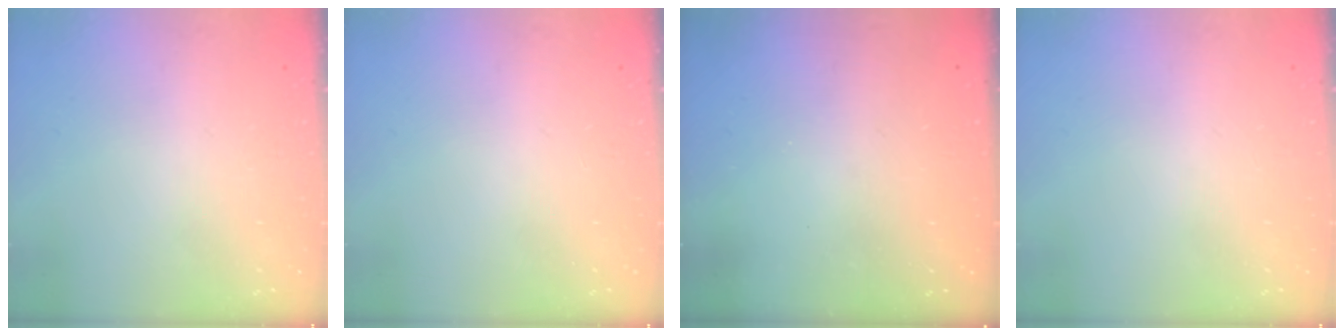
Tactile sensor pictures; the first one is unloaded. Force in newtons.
{"total": 0.0}
{"total": 3.2, "press": 3.2, "slide": 0.1}
{"total": 0.0}